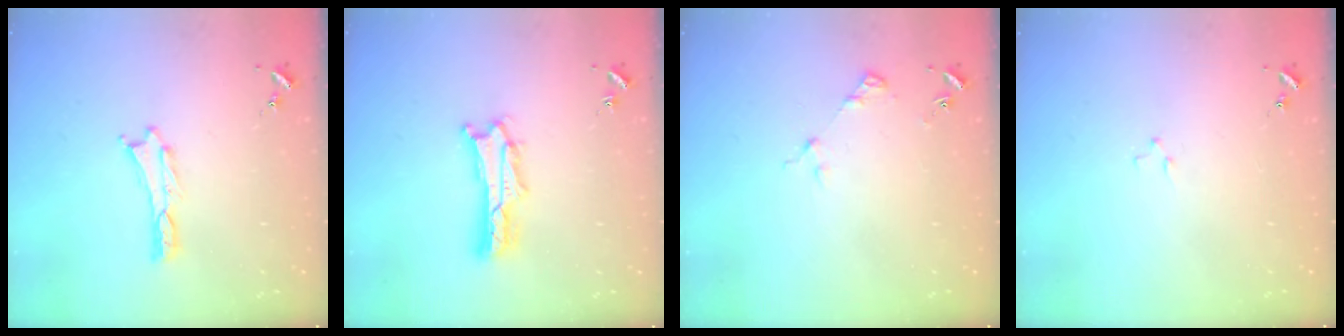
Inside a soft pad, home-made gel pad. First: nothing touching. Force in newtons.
{"total": 2.7, "press": 2.7, "slide": 0.4}
{"total": 4.0, "press": 4.0, "slide": 0.4}
{"total": 0.7, "press": 0.7, "slide": 0.2}